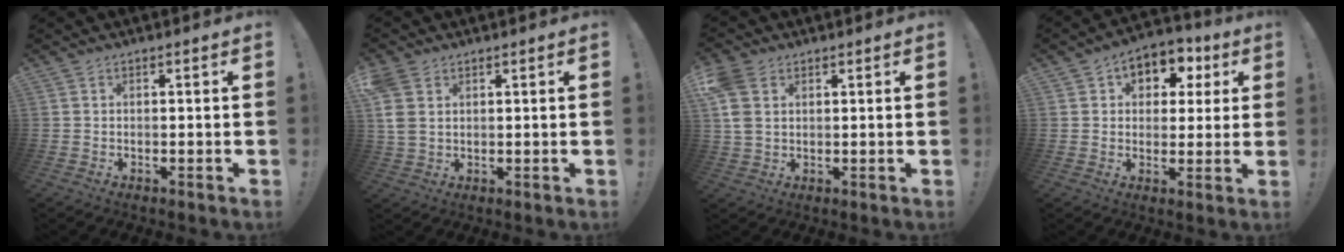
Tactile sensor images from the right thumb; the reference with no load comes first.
{"total": 6.3, "force": [2.5, 4.4, 3.8], "torque": [-0.074, -0.007, 0.049]}
{"total": 7.5, "force": [2.8, 5.1, 4.7], "torque": [-0.105, -0.003, 0.055]}
{"total": 8.4, "force": [2.6, 7.0, 3.8], "torque": [-0.043, -0.010, 0.051]}